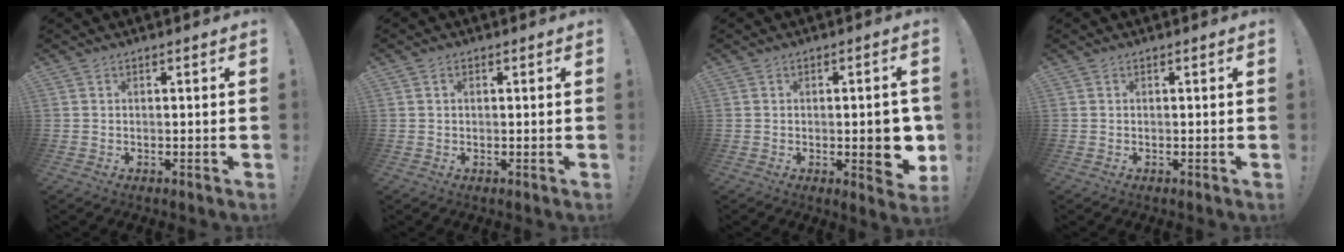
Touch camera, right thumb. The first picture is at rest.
{"total": 0.8, "force": [0.1, 0.6, 0.5], "torque": [-0.001, 0.000, 0.001]}
{"total": 8.6, "force": [-1.2, 2.7, 8.1], "torque": [-0.090, -0.005, -0.017]}
{"total": 0.0}